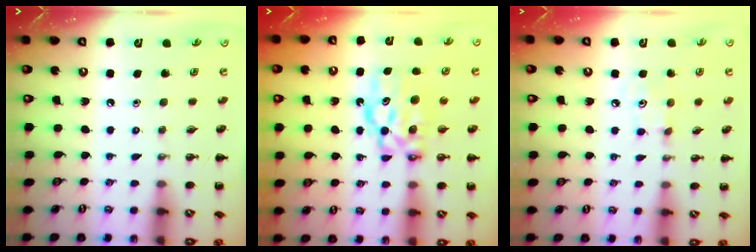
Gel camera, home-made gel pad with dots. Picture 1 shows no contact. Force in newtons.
{"total": 7.6, "press": 7.4, "slide": 1.9}
{"total": 4.8, "press": 4.6, "slide": 1.2}